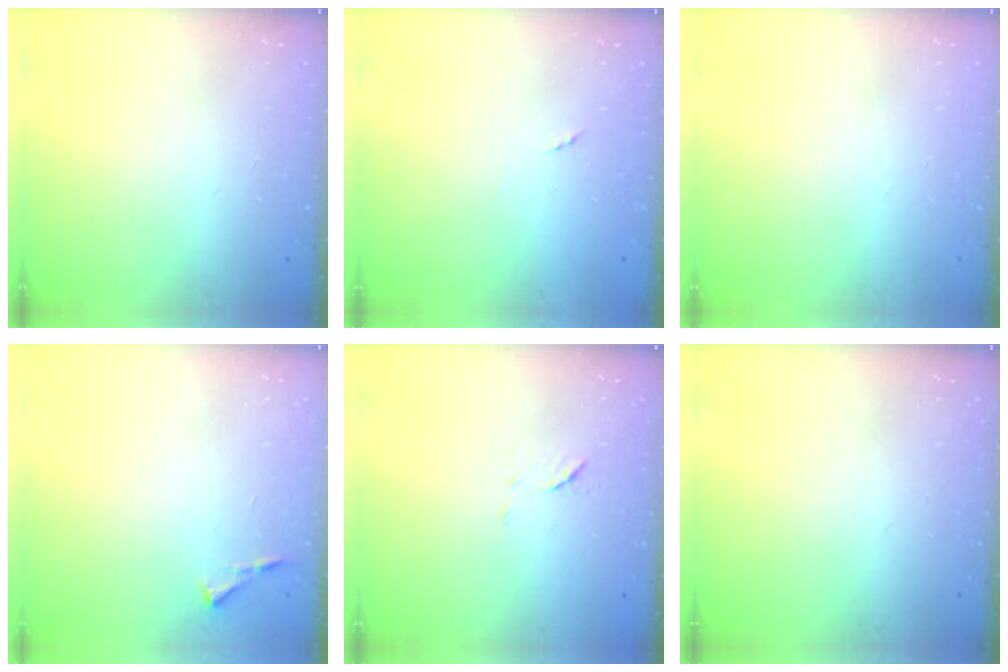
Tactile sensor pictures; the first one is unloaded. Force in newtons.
{"total": 4.3, "press": 4.2, "slide": 1.2}
{"total": 0.0}
{"total": 3.5, "press": 3.4, "slide": 0.5}
{"total": 6.7, "press": 6.6, "slide": 1.1}
{"total": 0.0}